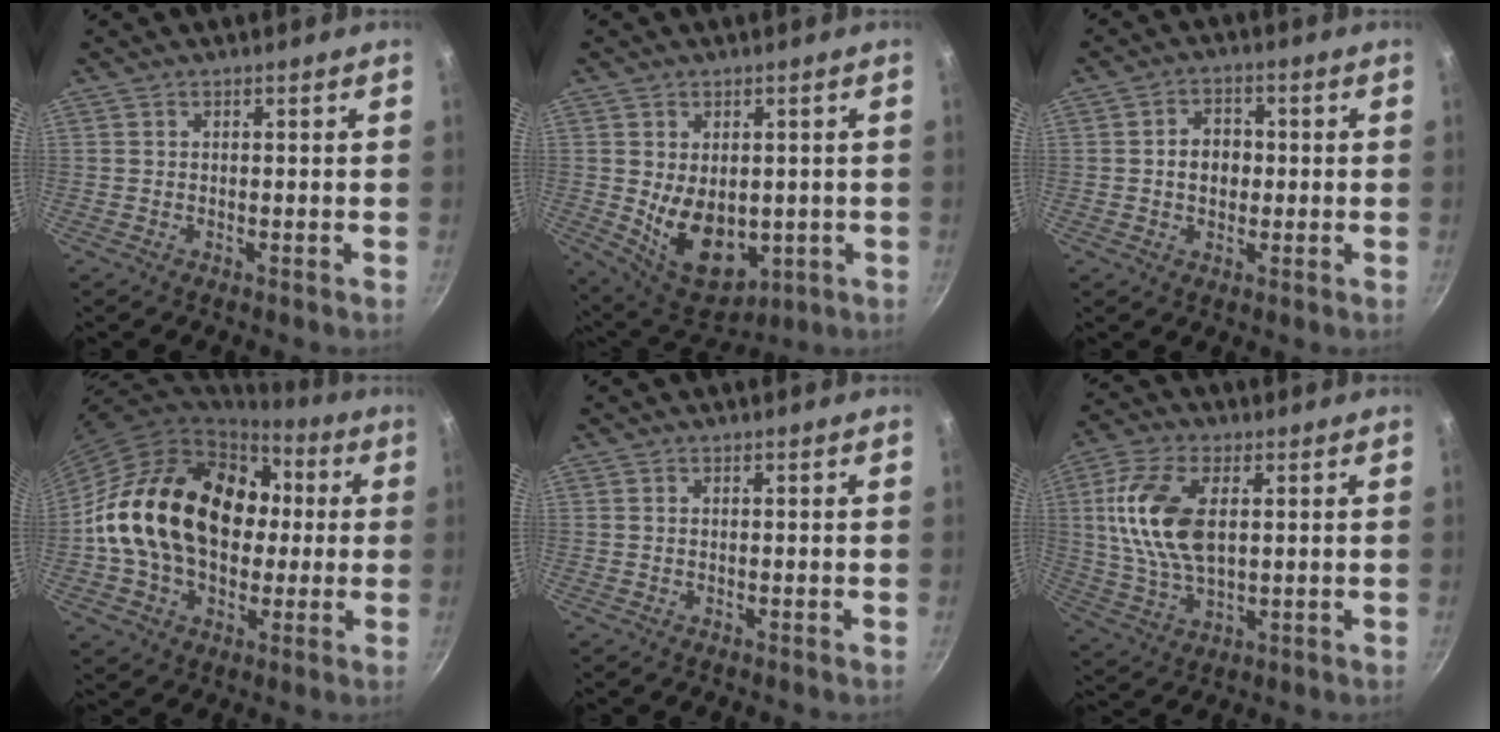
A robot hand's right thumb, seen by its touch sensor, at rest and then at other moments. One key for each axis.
{"total": 12.8, "fx": -0.9, "fy": 8.6, "fz": 9.4, "tx": -0.119, "ty": -0.023, "tz": 0.013}
{"total": 5.5, "fx": 0.0, "fy": 4.3, "fz": 3.4, "tx": -0.028, "ty": 0.010, "tz": -0.005}
{"total": 24.7, "fx": 1.7, "fy": 17.7, "fz": 17.2, "tx": -0.261, "ty": 0.042, "tz": 0.029}
{"total": 0.0}
{"total": 14.5, "fx": 2.8, "fy": 7.8, "fz": 11.9, "tx": -0.231, "ty": -0.002, "tz": 0.053}